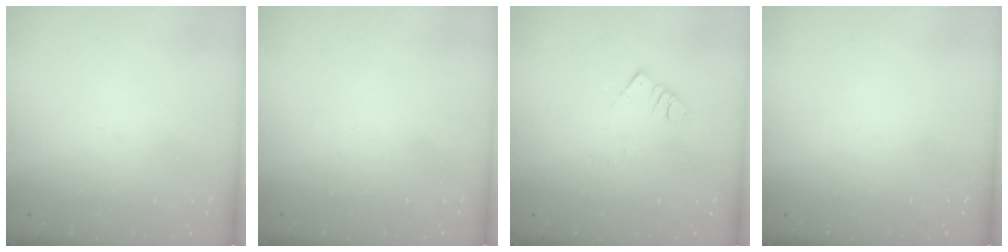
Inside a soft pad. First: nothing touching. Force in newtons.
{"total": 1.7, "press": 1.6, "slide": 0.1}
{"total": 2.4, "press": 2.4, "slide": 0.4}
{"total": 0.0}